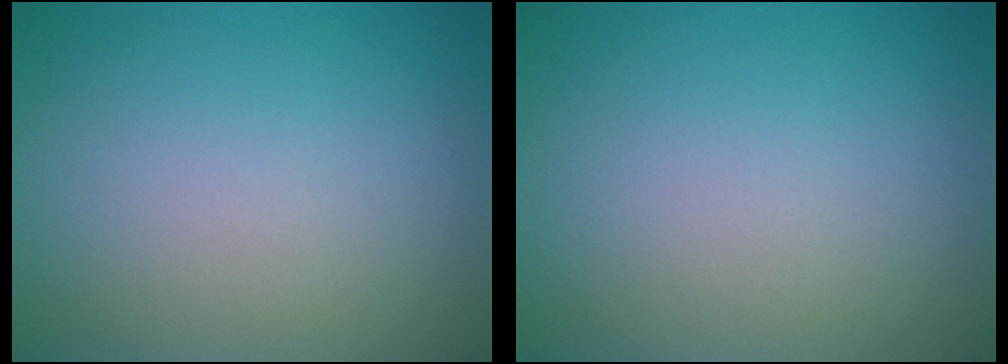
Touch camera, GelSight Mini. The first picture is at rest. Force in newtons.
{"total": 0.0}